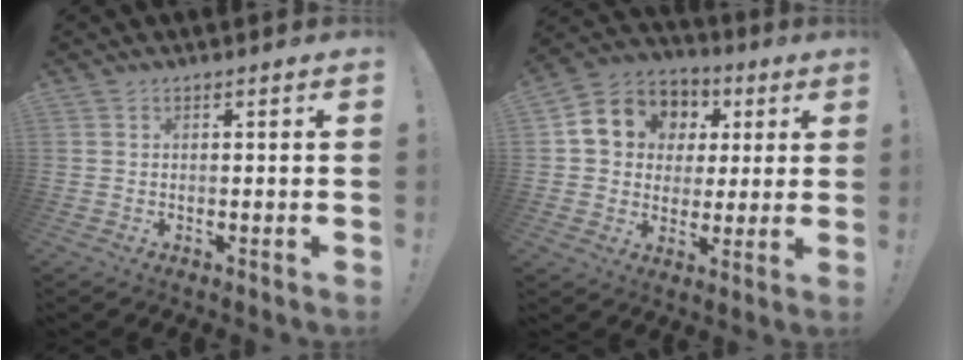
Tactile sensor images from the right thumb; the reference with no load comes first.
{"total": 11.9, "force": [3.5, 10.5, 4.4], "torque": [-0.065, -0.012, 0.078]}